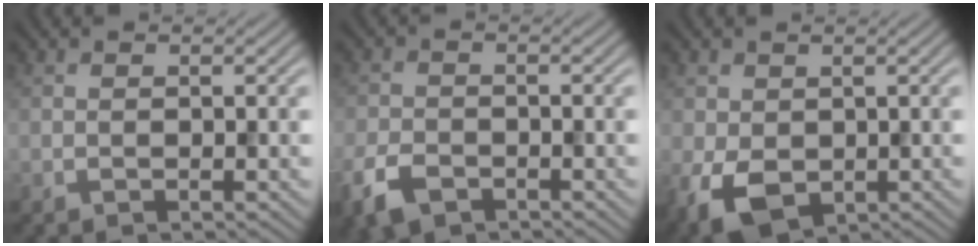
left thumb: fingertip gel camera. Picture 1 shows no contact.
{"total": 4.5, "force": [-2.9, 2.5, 2.4], "torque": [-0.059, -0.009, -0.066]}
{"total": 5.8, "force": [-1.3, 4.2, 3.8], "torque": [-0.095, -0.012, -0.026]}